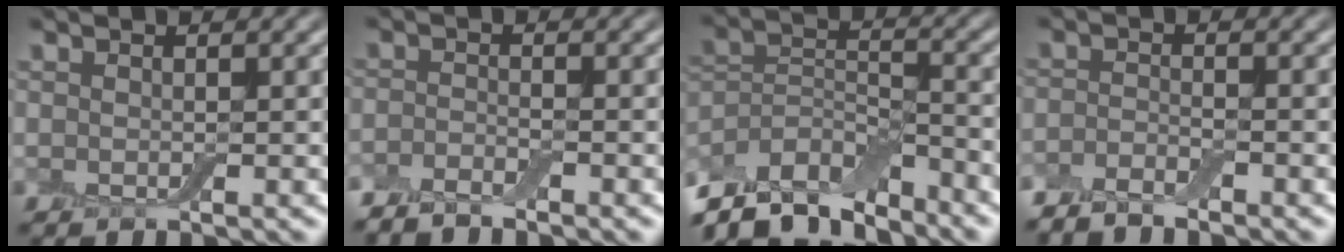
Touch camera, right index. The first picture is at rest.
{"total": 2.1, "force": [-2.0, 0.3, 0.6], "torque": [-0.015, -0.001, -0.045]}
{"total": 9.6, "force": [-7.8, 3.7, 4.1], "torque": [-0.071, 0.008, -0.155]}
{"total": 2.4, "force": [-2.2, 0.4, 0.7], "torque": [-0.018, -0.001, -0.050]}